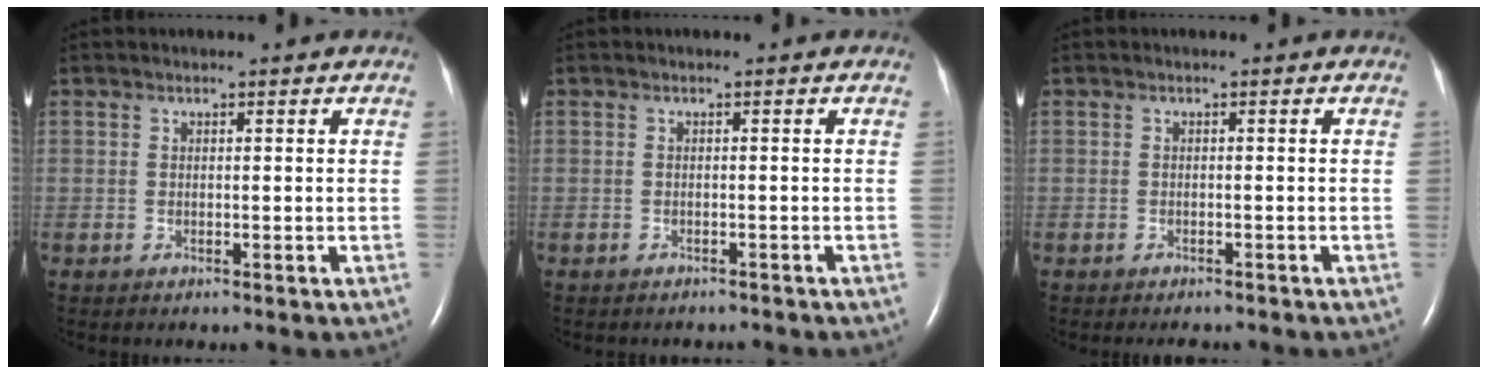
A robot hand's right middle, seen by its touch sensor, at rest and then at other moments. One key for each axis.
{"total": 3.0, "fx": -2.7, "fy": 1.1, "fz": 0.6, "tx": -0.012, "ty": -0.002, "tz": -0.030}
{"total": 3.1, "fx": -2.7, "fy": 1.0, "fz": 1.1, "tx": -0.016, "ty": -0.005, "tz": -0.026}